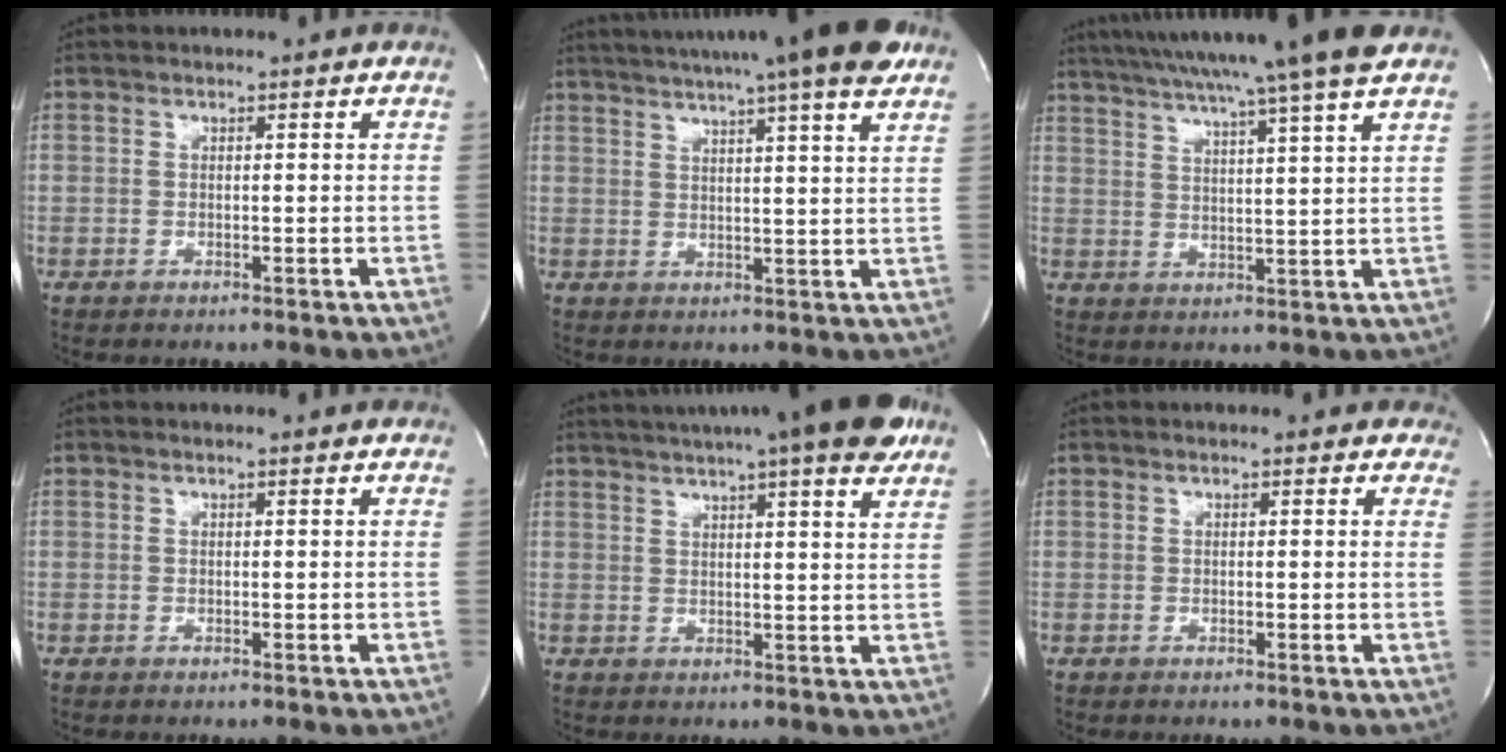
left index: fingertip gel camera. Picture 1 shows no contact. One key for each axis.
{"total": 17.1, "fx": 13.8, "fy": 0.1, "fz": 10.1, "tx": -0.168, "ty": 0.013, "tz": 0.180}
{"total": 18.2, "fx": 15.3, "fy": -1.9, "fz": 9.7, "tx": -0.172, "ty": -0.010, "tz": 0.212}
{"total": 2.2, "fx": 2.2, "fy": 0.4, "fz": 0.5, "tx": -0.014, "ty": 0.005, "tz": 0.015}
{"total": 17.5, "fx": 14.0, "fy": 1.3, "fz": 10.5, "tx": -0.166, "ty": 0.019, "tz": 0.178}
{"total": 6.1, "fx": 5.4, "fy": 2.3, "fz": 1.5, "tx": 0.002, "ty": 0.000, "tz": 0.039}